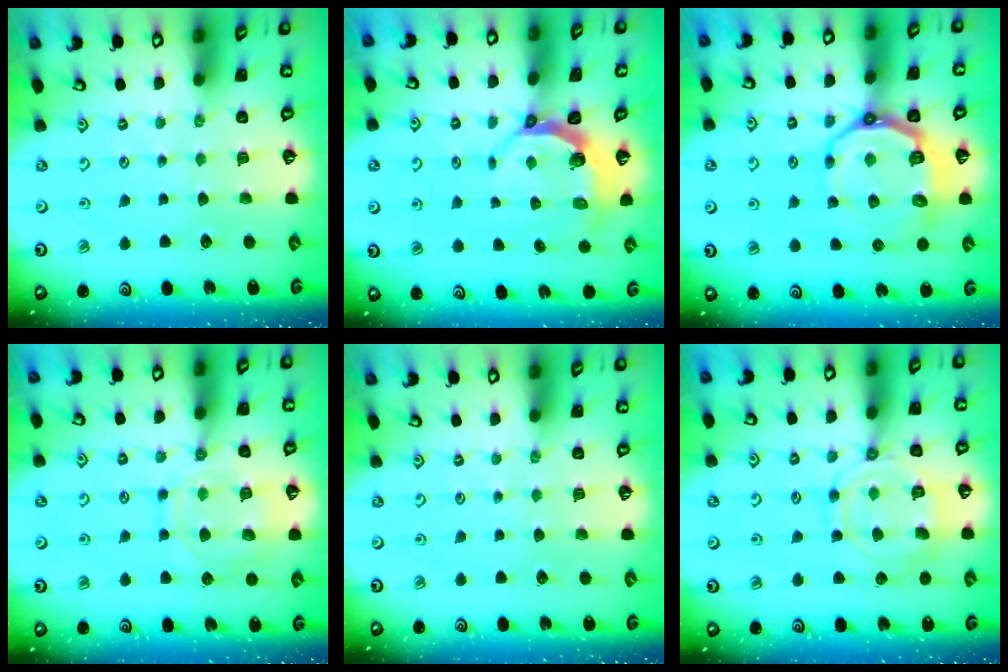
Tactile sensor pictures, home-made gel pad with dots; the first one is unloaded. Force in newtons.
{"total": 5.2, "press": 3.8, "slide": 3.5}
{"total": 13.3, "press": 12.7, "slide": 3.9}
{"total": 12.4, "press": 12.3, "slide": 1.1}
{"total": 0.0}
{"total": 12.5, "press": 12.4, "slide": 1.3}